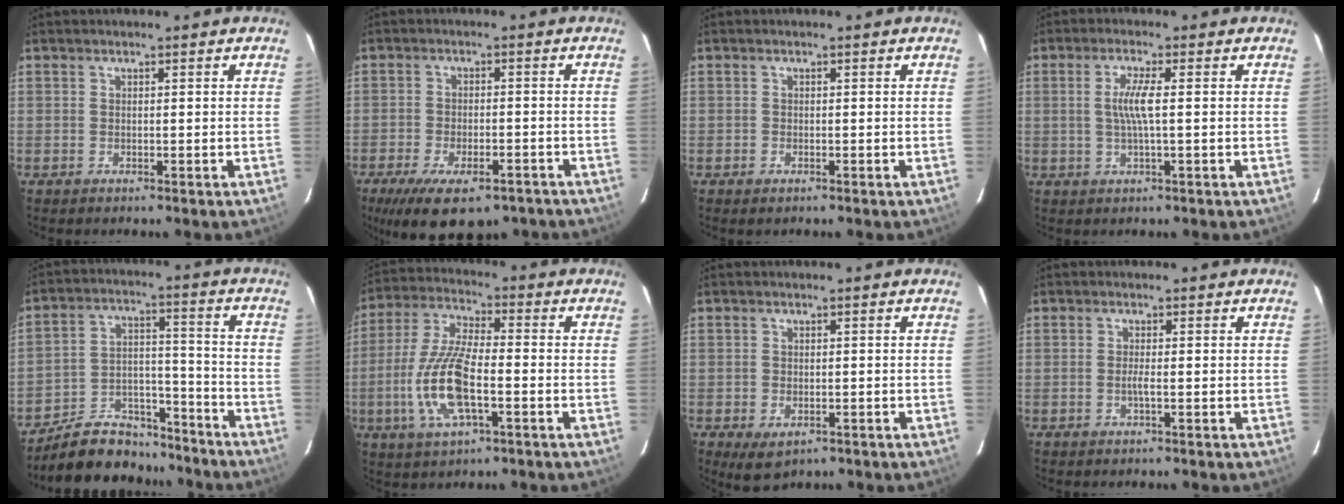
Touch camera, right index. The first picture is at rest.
{"total": 15.1, "force": [-10.3, 6.2, 9.0], "torque": [-0.186, -0.030, -0.151]}
{"total": 0.7, "force": [-0.5, 0.4, 0.3], "torque": [-0.005, -0.001, -0.010]}
{"total": 4.5, "force": [0.1, 0.0, 4.5], "torque": [-0.088, -0.001, 0.004]}
{"total": 14.7, "force": [-12.6, 6.5, 3.9], "torque": [-0.083, 0.045, -0.192]}
{"total": 13.9, "force": [-3.8, 4.5, 12.6], "torque": [-0.268, -0.005, -0.075]}
{"total": 4.3, "force": [-1.9, 2.8, 2.7], "torque": [-0.049, -0.014, -0.025]}
{"total": 1.2, "force": [-0.4, -0.2, 1.1], "torque": [-0.021, -0.001, -0.010]}